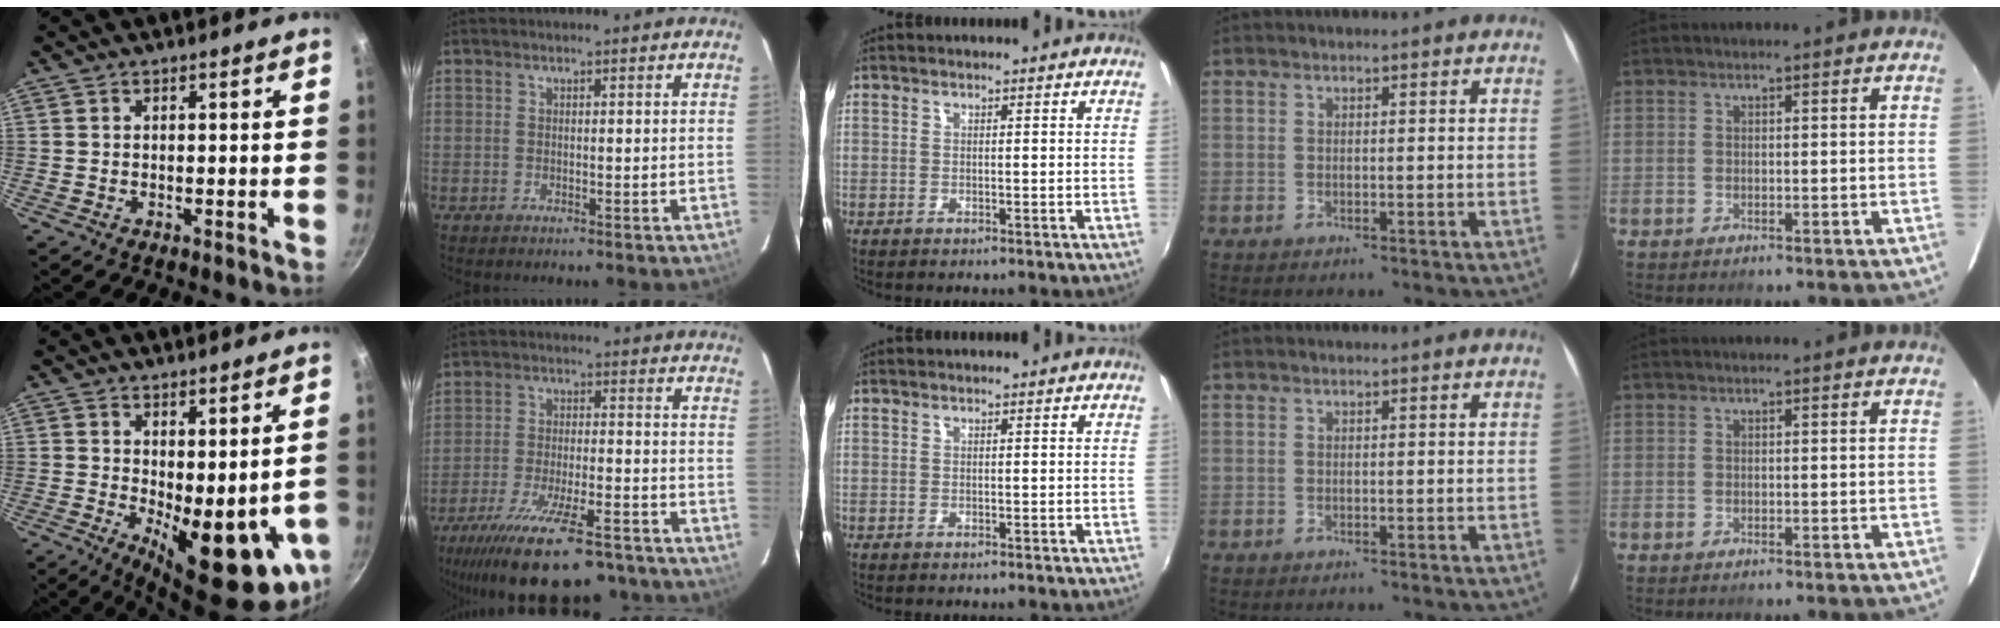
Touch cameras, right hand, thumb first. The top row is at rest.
{"thumb": {"total": 14.1, "force": [-1.1, 5.5, 12.9], "torque": [-0.150, -0.022, 0.003]}, "index": {"total": 21.6, "force": [-16.5, 6.1, 12.6], "torque": [-0.241, -0.047, -0.247]}}